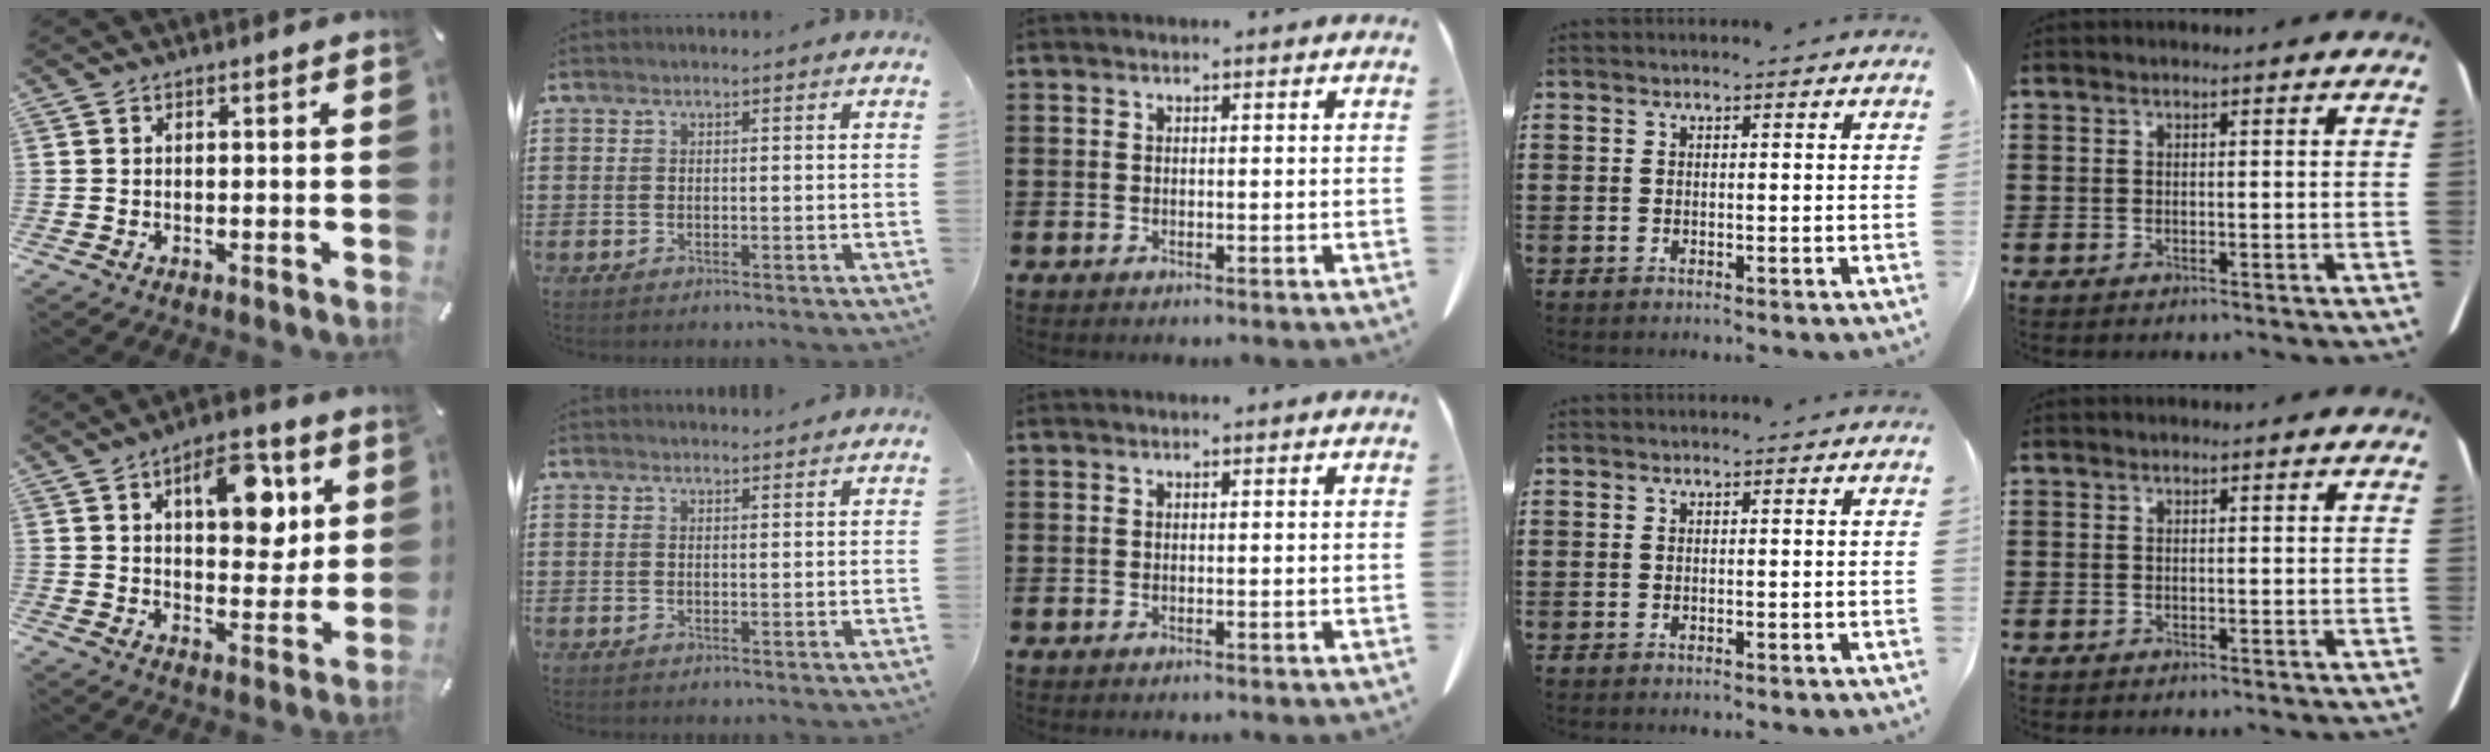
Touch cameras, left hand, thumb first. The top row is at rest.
{"thumb": {"total": 13.1, "force": [5.3, 7.4, 9.4], "torque": [-0.113, -0.017, 0.084]}, "index": {"total": 1.3, "force": [1.2, 0.1, 0.2], "torque": [-0.005, 0.000, 0.024]}}